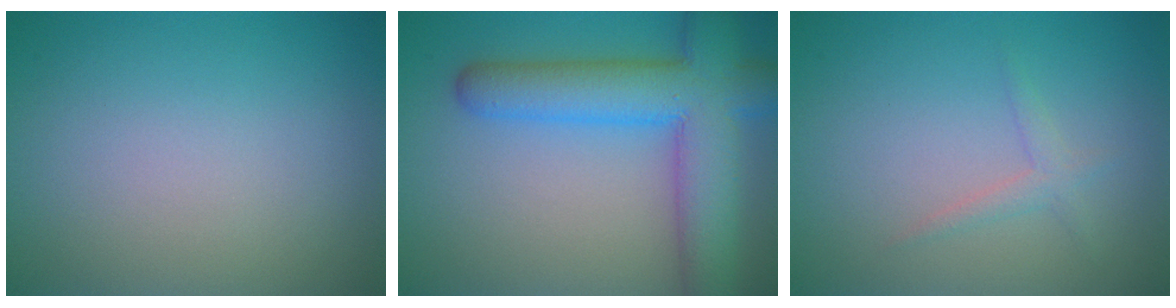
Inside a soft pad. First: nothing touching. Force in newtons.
{"total": 8.9, "press": 8.9, "slide": 0.4}
{"total": 1.3, "press": 1.3, "slide": 0.1}